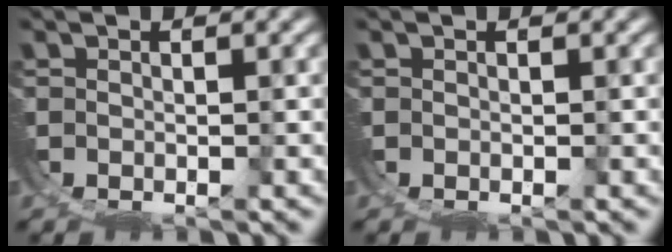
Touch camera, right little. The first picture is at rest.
{"total": 0.0}